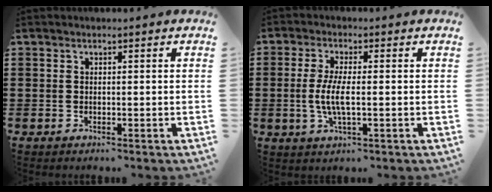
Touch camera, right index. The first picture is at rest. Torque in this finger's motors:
{"motor_torque": [1.72, 0.42, 0.67, 0.20]}